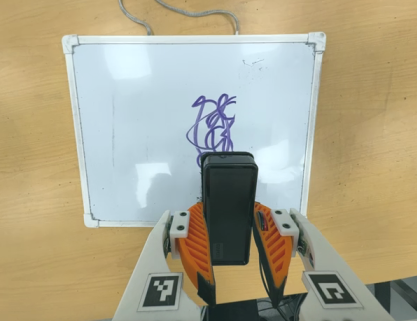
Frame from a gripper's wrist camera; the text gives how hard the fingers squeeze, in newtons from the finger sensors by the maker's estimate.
{"total": 7.9, "left": 6.3, "right": 9.5}